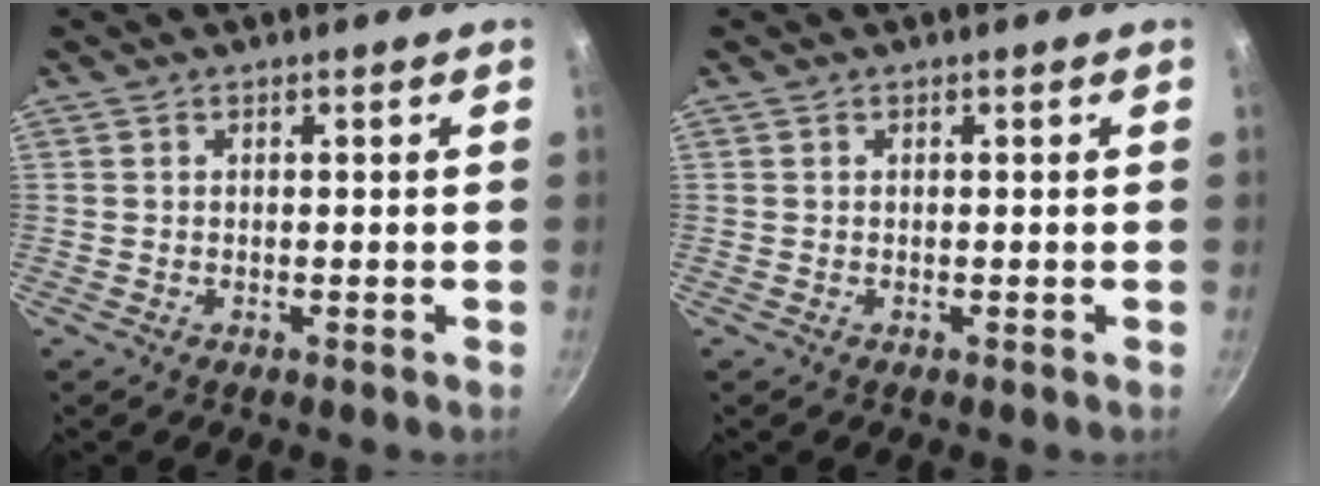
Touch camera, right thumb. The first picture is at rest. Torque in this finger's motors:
{"motor_torque": [-0.03, 0.02, -0.02, -0.05, 0.00]}